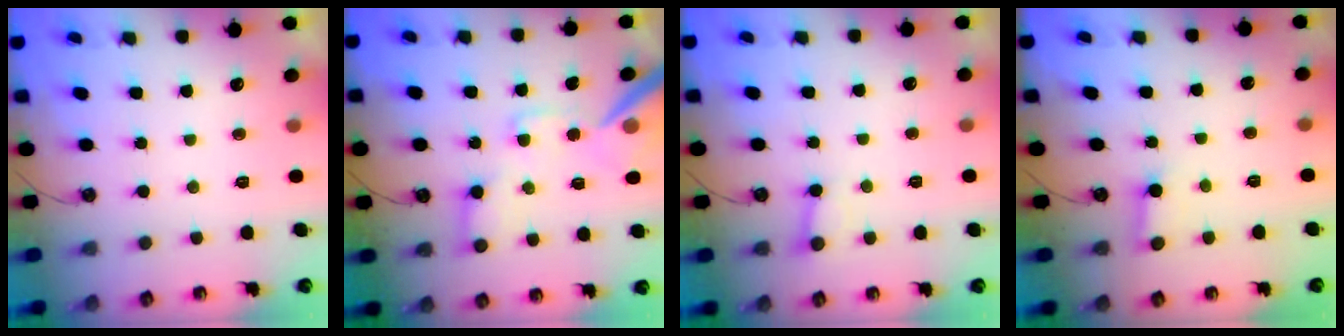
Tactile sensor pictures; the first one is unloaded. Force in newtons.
{"total": 16.7, "press": 16.5, "slide": 2.3}
{"total": 5.5, "press": 5.4, "slide": 0.5}
{"total": 2.5, "press": 2.5, "slide": 0.2}